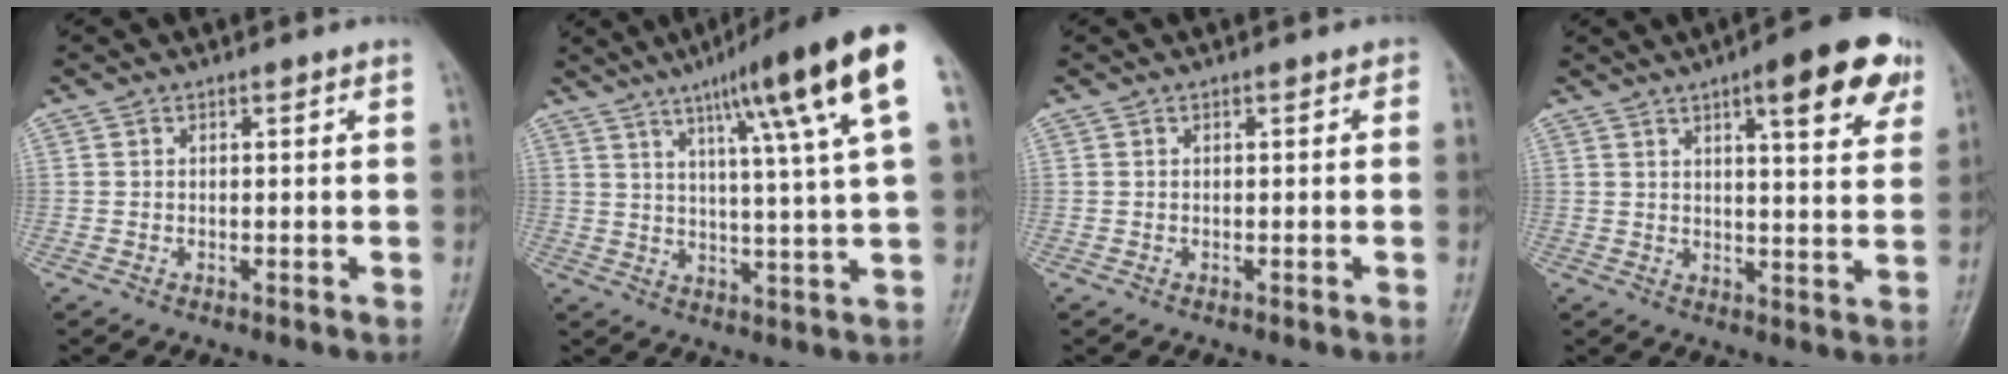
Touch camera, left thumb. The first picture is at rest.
{"total": 18.4, "force": [8.5, 1.1, 16.2], "torque": [-0.232, -0.013, 0.118]}
{"total": 0.5, "force": [-0.1, 0.4, 0.3], "torque": [0.008, 0.004, -0.009]}
{"total": 13.5, "force": [6.8, 3.8, 11.0], "torque": [-0.116, -0.019, 0.084]}